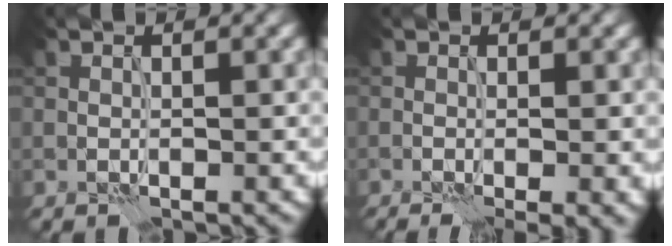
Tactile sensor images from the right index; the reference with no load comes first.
{"total": 3.0, "force": [-1.0, 0.5, 2.8], "torque": [-0.034, -0.008, -0.015]}